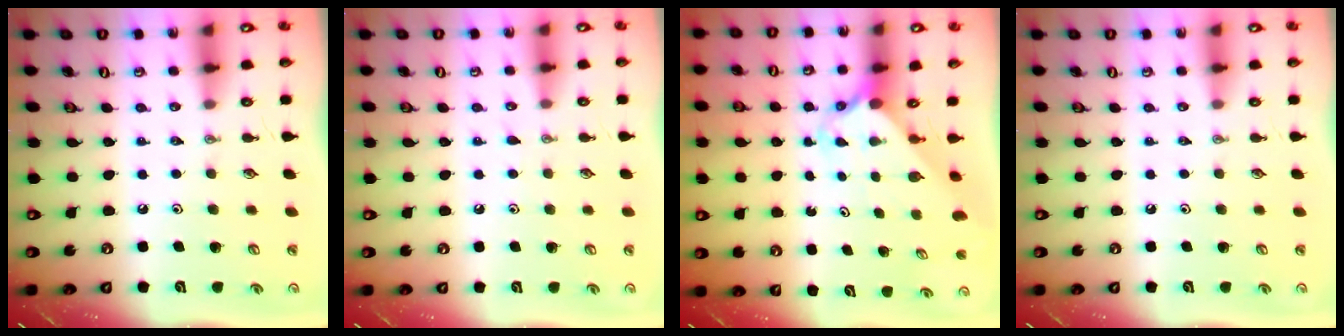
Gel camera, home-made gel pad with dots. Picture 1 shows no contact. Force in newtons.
{"total": 5.1, "press": 5.0, "slide": 0.5}
{"total": 2.4, "press": 2.4, "slide": 0.3}
{"total": 0.0}